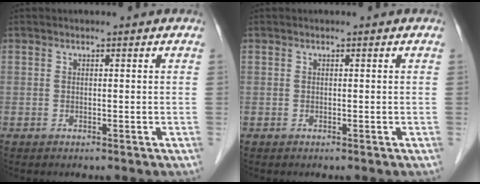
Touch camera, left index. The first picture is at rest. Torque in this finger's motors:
{"motor_torque": [-0.01, 0.00, 0.00, 0.00]}